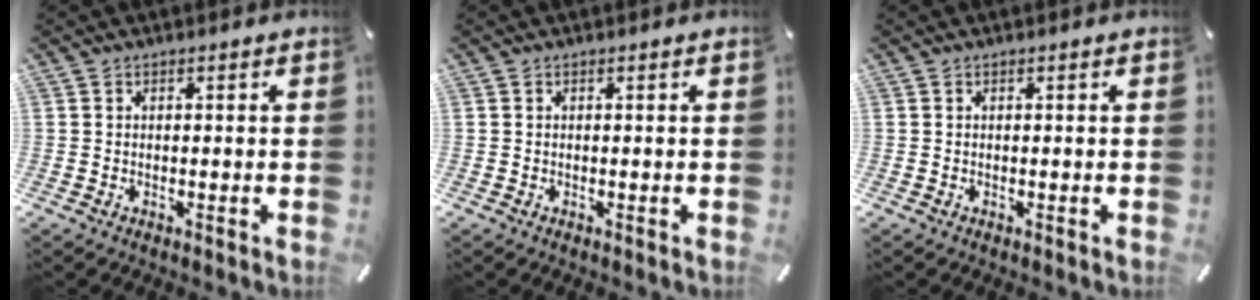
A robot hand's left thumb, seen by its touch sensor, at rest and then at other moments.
{"total": 0.0}
{"total": 0.0}